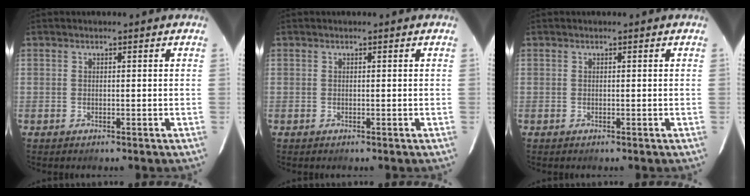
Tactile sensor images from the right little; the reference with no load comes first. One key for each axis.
{"total": 0.0}
{"total": 0.0}